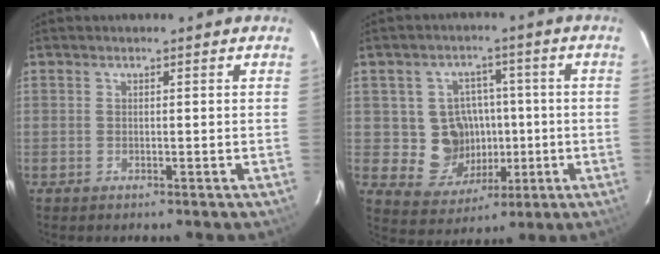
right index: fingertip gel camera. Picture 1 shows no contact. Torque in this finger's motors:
{"motor_torque": [0.32, -0.10, 0.14, 0.03]}